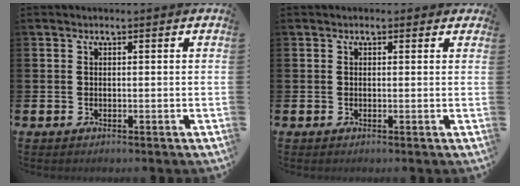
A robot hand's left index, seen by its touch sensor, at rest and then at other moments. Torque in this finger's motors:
{"motor_torque": [0.92, -1.22, 0.27, 0.01]}